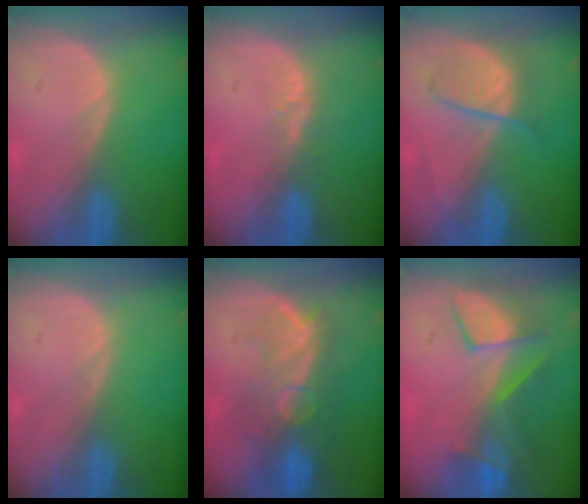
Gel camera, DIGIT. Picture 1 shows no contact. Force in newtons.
{"total": 2.8, "press": 2.1, "slide": 1.8}
{"total": 4.9, "press": 4.9, "slide": 0.5}
{"total": 0.0}
{"total": 9.7, "press": 8.7, "slide": 4.3}
{"total": 8.0, "press": 7.4, "slide": 2.9}